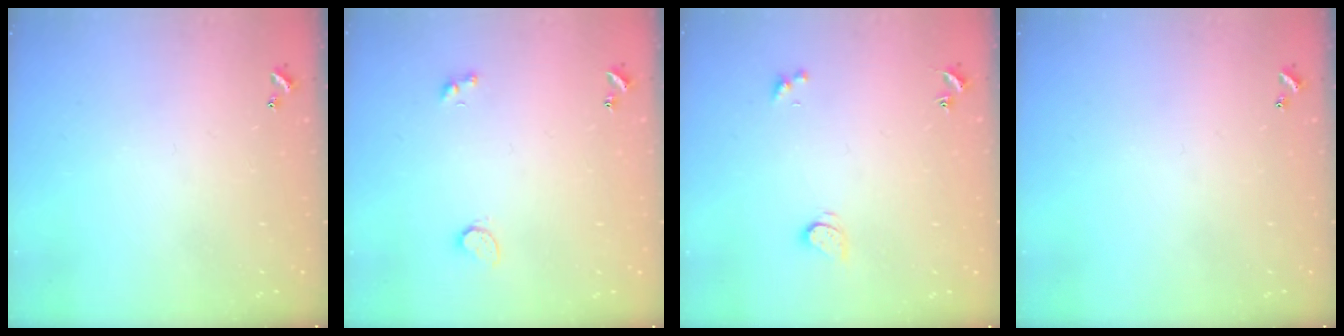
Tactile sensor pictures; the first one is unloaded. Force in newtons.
{"total": 2.9, "press": 2.4, "slide": 1.6}
{"total": 1.4, "press": 1.4, "slide": 0.4}
{"total": 0.0}